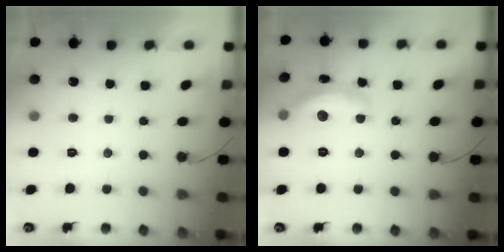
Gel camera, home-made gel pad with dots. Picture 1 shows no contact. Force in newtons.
{"total": 14.2, "press": 14.2, "slide": 0.9}